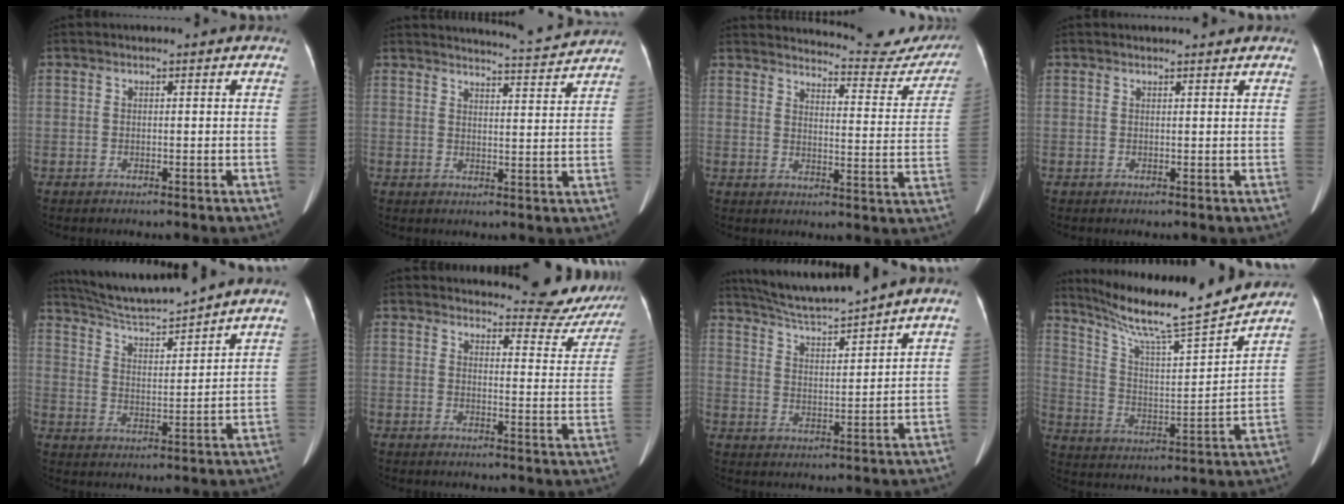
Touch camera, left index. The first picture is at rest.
{"total": 8.0, "force": [7.9, -0.8, 0.9], "torque": [-0.024, -0.004, 0.100]}
{"total": 17.4, "force": [16.9, 2.3, 3.4], "torque": [-0.028, -0.074, 0.182]}
{"total": 2.2, "force": [2.2, 0.2, 0.5], "torque": [-0.007, 0.009, 0.027]}
{"total": 11.0, "force": [10.3, -1.0, 3.6], "torque": [-0.070, 0.007, 0.183]}
{"total": 11.8, "force": [11.4, 2.7, 1.8], "torque": [0.007, -0.037, 0.112]}
{"total": 9.0, "force": [8.2, -1.4, 3.2], "torque": [-0.059, 0.002, 0.154]}
{"total": 18.1, "force": [16.1, -1.0, 8.2], "torque": [-0.143, -0.015, 0.260]}